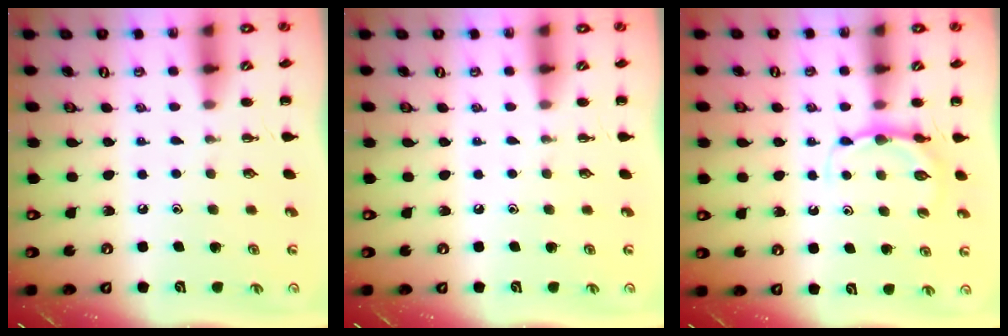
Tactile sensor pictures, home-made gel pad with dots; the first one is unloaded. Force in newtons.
{"total": 0.0}
{"total": 5.2, "press": 5.2, "slide": 0.9}